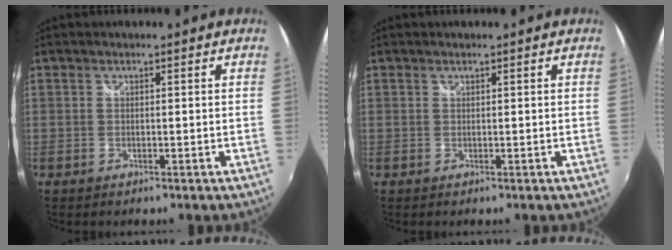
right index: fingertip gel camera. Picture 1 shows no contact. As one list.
[{"total": 0.0}]